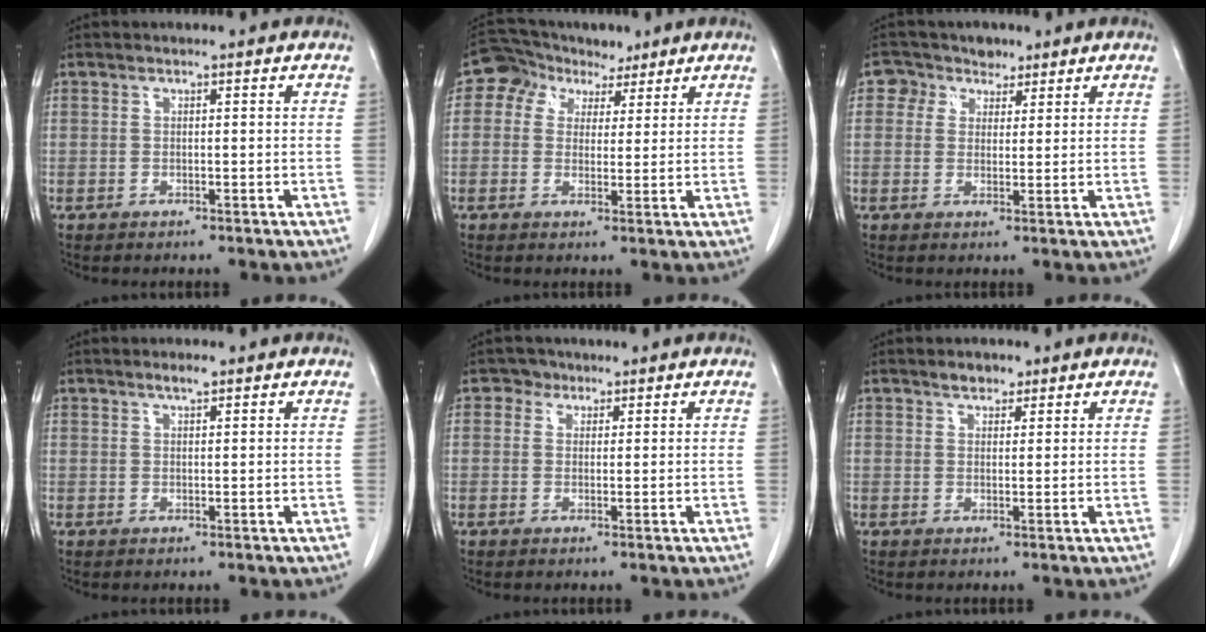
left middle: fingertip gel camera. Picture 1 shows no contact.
{"total": 6.3, "force": [3.5, 5.0, 1.8], "torque": [-0.031, 0.038, 0.061]}
{"total": 4.2, "force": [2.5, 3.4, 0.2], "torque": [-0.002, 0.018, 0.040]}
{"total": 1.6, "force": [1.1, 0.3, 1.0], "torque": [-0.023, 0.002, 0.021]}
{"total": 1.9, "force": [1.1, 1.6, 0.0], "torque": [0.003, 0.001, 0.011]}
{"total": 2.3, "force": [1.7, 1.2, 0.9], "torque": [-0.017, 0.004, 0.025]}